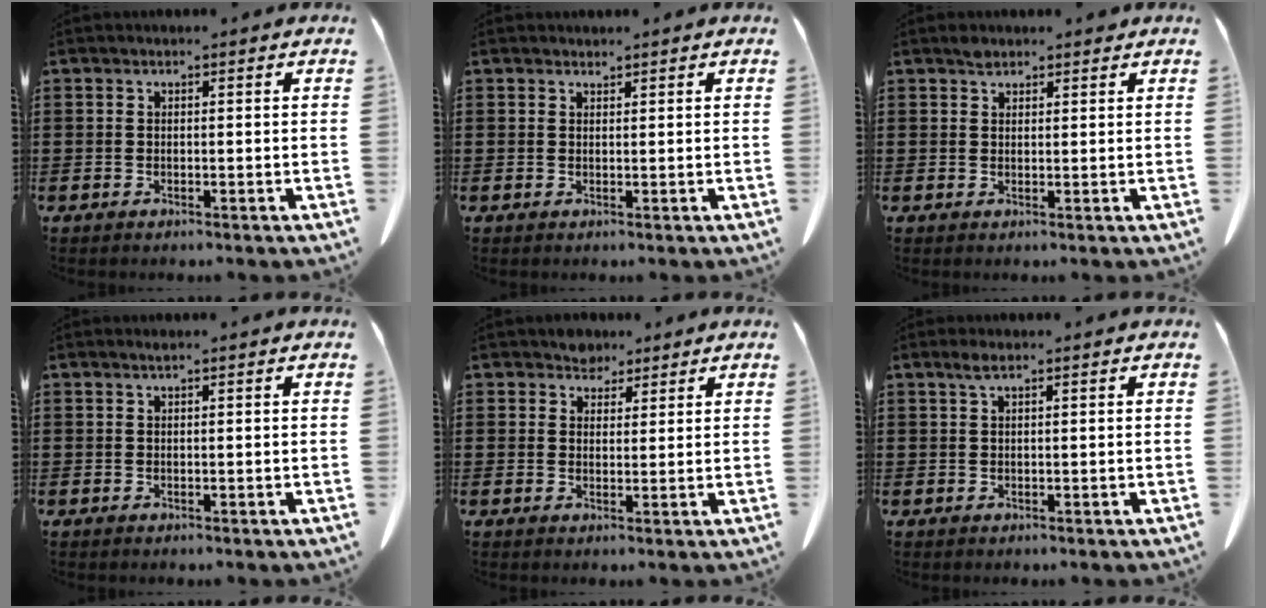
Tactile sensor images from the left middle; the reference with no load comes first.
{"total": 0.7, "force": [0.7, 0.1, -0.1], "torque": [0.000, 0.000, 0.015]}
{"total": 1.7, "force": [1.4, 0.7, 0.5], "torque": [-0.014, -0.001, 0.028]}
{"total": 0.6, "force": [0.4, -0.1, 0.4], "torque": [-0.008, -0.003, 0.008]}
{"total": 3.1, "force": [2.7, 1.4, 0.2], "torque": [-0.004, 0.000, 0.052]}
{"total": 1.5, "force": [0.7, 0.2, 1.3], "torque": [-0.028, 0.000, 0.014]}